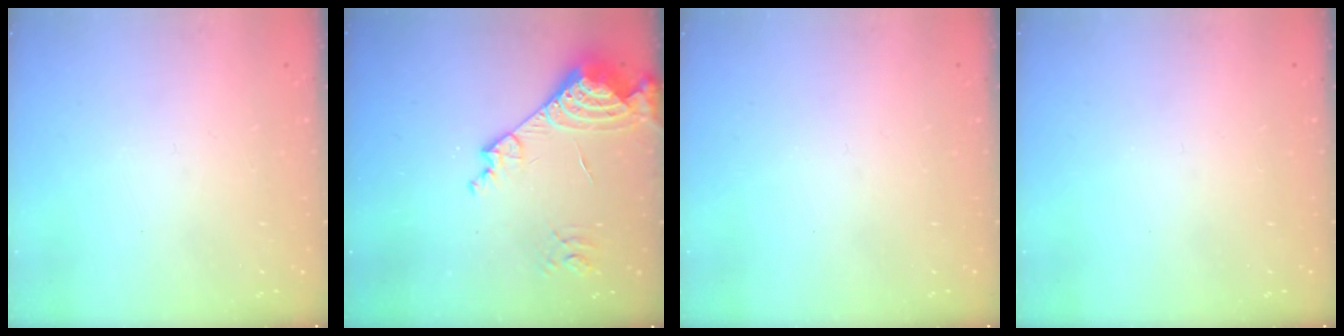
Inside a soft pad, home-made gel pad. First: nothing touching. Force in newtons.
{"total": 14.8, "press": 14.8, "slide": 1.6}
{"total": 0.0}
{"total": 0.0}